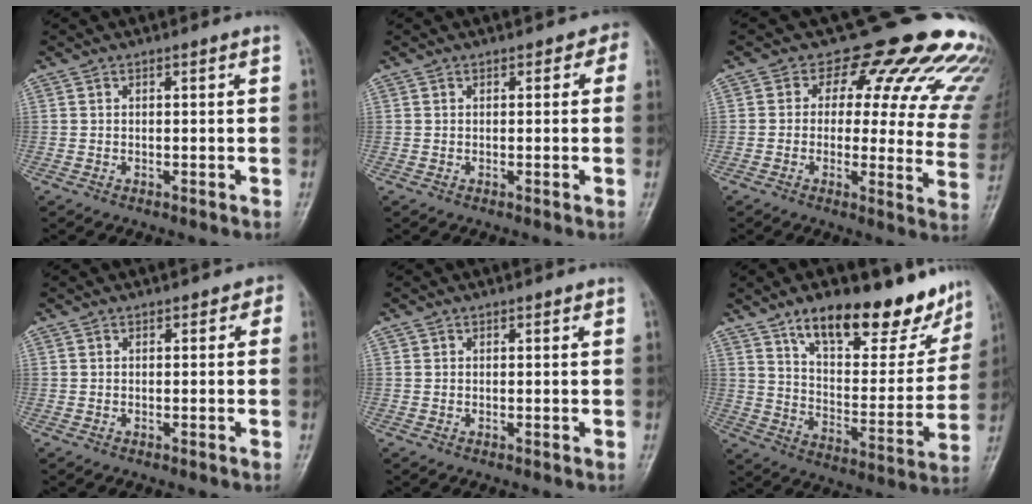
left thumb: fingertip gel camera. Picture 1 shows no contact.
{"total": 2.3, "force": [0.9, 1.7, 1.2], "torque": [0.012, 0.002, 0.004]}
{"total": 21.9, "force": [16.0, 9.8, 11.3], "torque": [-0.092, -0.083, 0.167]}
{"total": 1.8, "force": [0.7, 1.3, 0.9], "torque": [0.010, 0.002, 0.001]}
{"total": 0.7, "force": [0.5, 0.5, 0.1], "torque": [0.005, -0.003, 0.004]}
{"total": 21.3, "force": [15.2, 8.4, 12.3], "torque": [-0.123, -0.078, 0.238]}